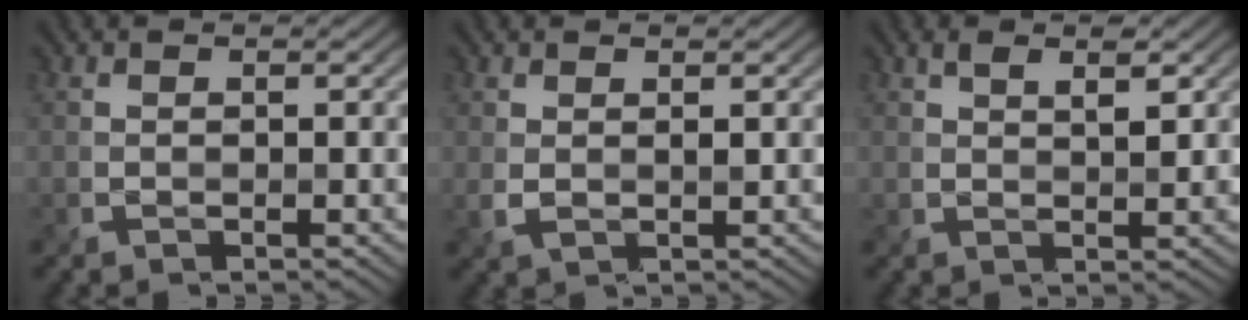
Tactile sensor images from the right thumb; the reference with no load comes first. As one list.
[{"total": 1.1, "force": [0.5, 0.3, 0.9], "torque": [-0.018, -0.004, 0.011]}, {"total": 2.5, "force": [1.3, 0.9, 2.0], "torque": [-0.034, -0.001, 0.022]}]